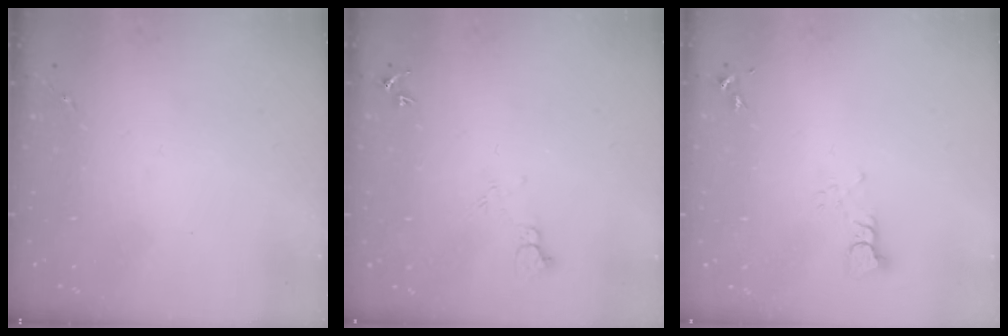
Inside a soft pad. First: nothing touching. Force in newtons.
{"total": 4.2, "press": 4.1, "slide": 0.5}
{"total": 3.3, "press": 3.3, "slide": 0.0}